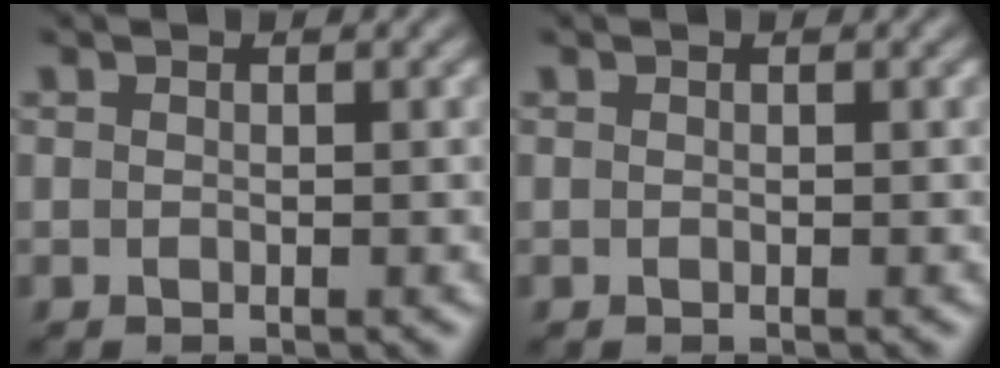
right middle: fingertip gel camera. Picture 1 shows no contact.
{"total": 0.0}